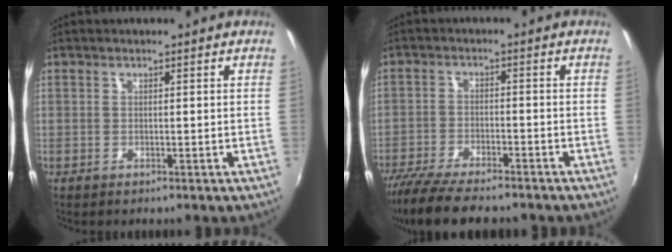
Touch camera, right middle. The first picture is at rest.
{"total": 12.6, "force": [-10.6, 2.6, 6.2], "torque": [-0.141, -0.036, -0.181]}